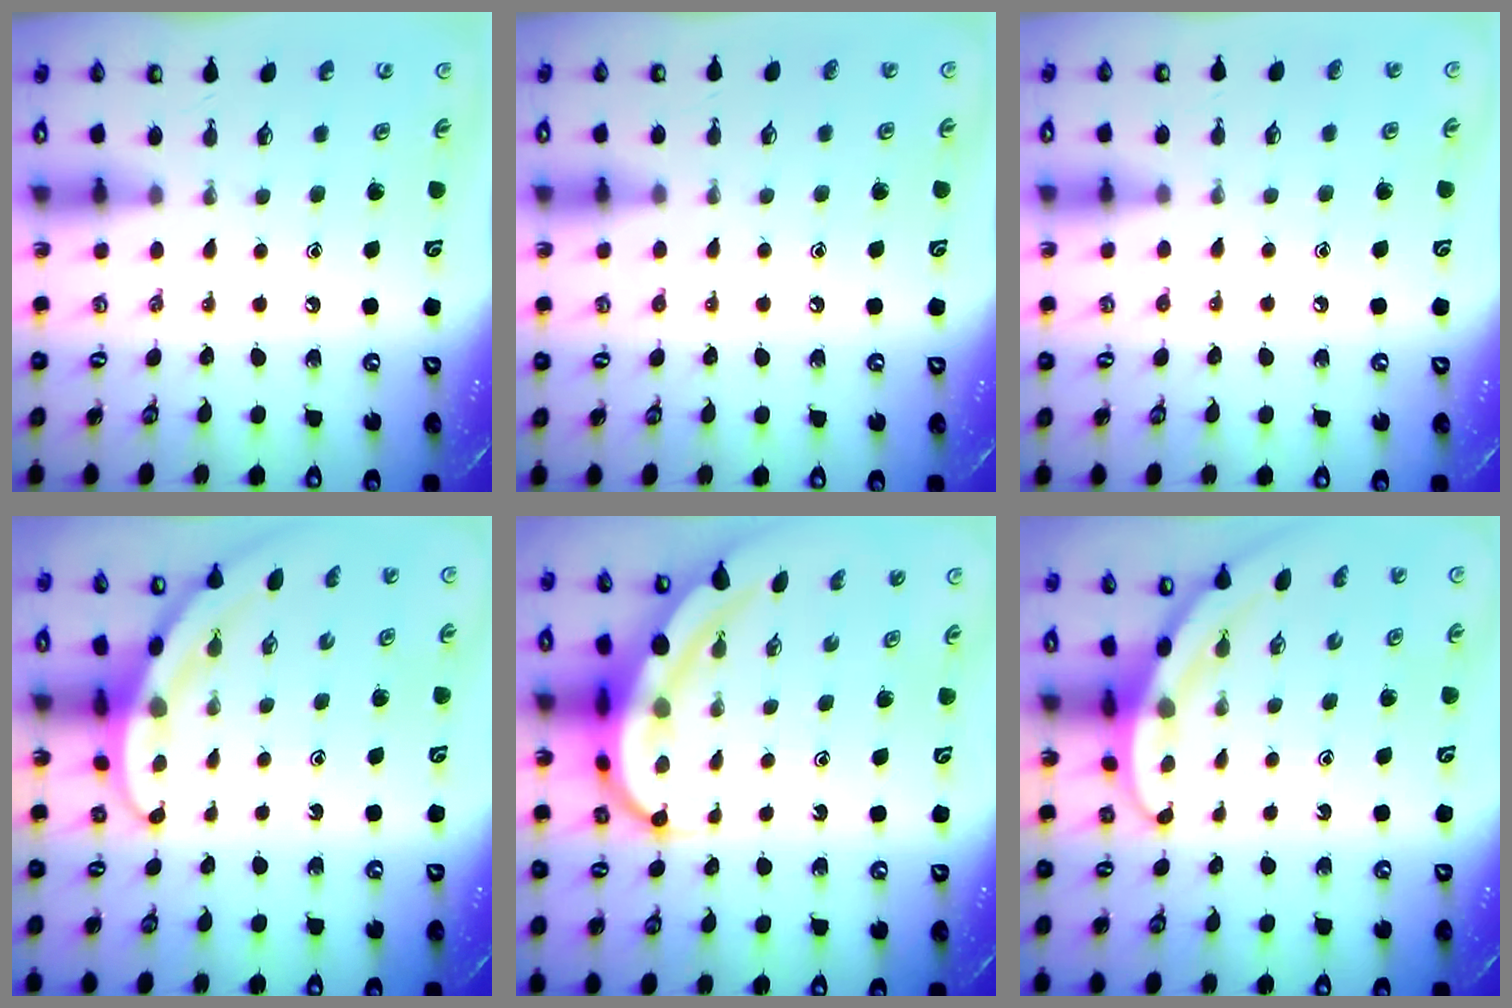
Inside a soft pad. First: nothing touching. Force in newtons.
{"total": 3.5, "press": 3.5, "slide": 0.4}
{"total": 3.1, "press": 3.1, "slide": 0.3}
{"total": 3.3, "press": 3.3, "slide": 0.1}
{"total": 9.2, "press": 9.1, "slide": 0.9}
{"total": 3.1, "press": 3.1, "slide": 0.2}